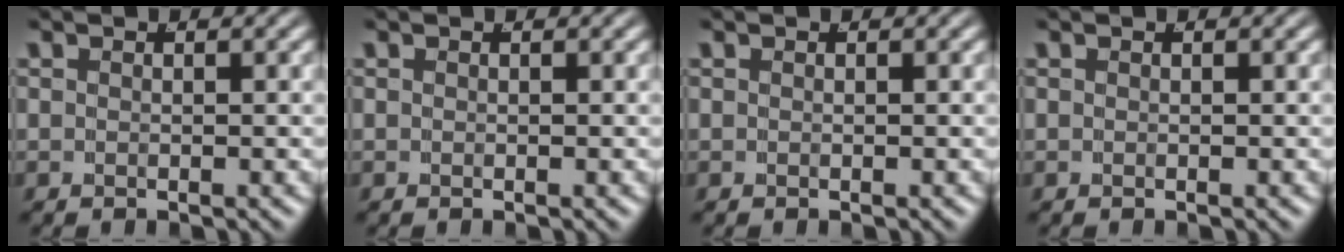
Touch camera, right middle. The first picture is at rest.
{"total": 0.0}
{"total": 0.0}
{"total": 0.0}